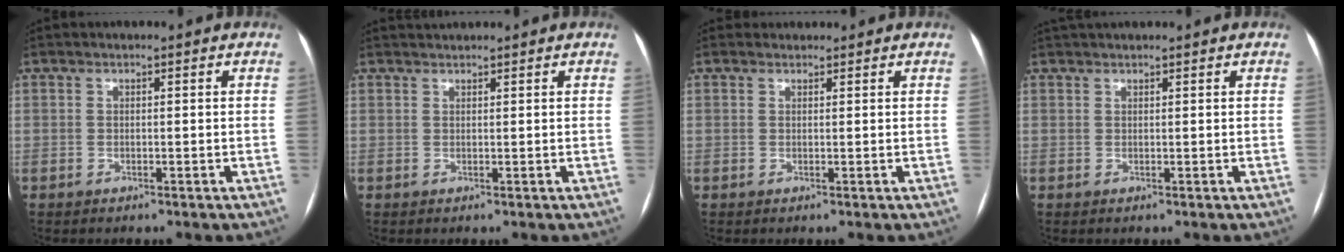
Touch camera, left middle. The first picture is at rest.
{"total": 1.5, "force": [1.5, 0.0, 0.1], "torque": [-0.004, 0.020, 0.032]}
{"total": 1.1, "force": [1.0, 0.5, -0.2], "torque": [-0.001, 0.011, 0.015]}
{"total": 3.3, "force": [3.0, 0.5, 1.3], "torque": [-0.017, 0.036, 0.051]}